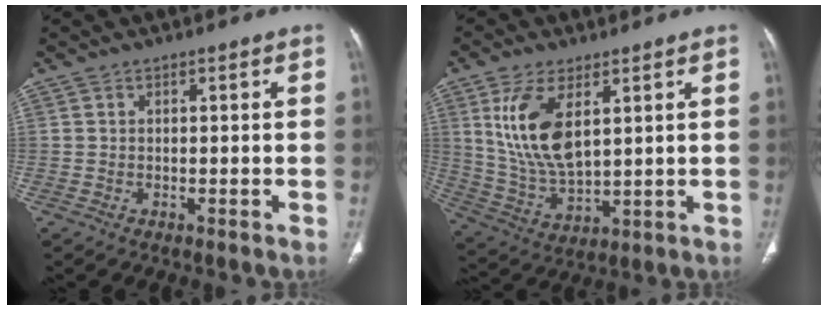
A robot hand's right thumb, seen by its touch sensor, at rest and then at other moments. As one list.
[{"total": 13.4, "force": [4.5, 6.5, 10.7], "torque": [-0.212, -0.022, 0.101]}]